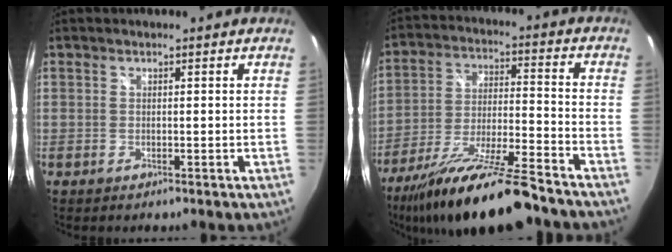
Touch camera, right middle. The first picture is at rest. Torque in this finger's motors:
{"motor_torque": [1.23, -0.91, 0.80, 0.21]}